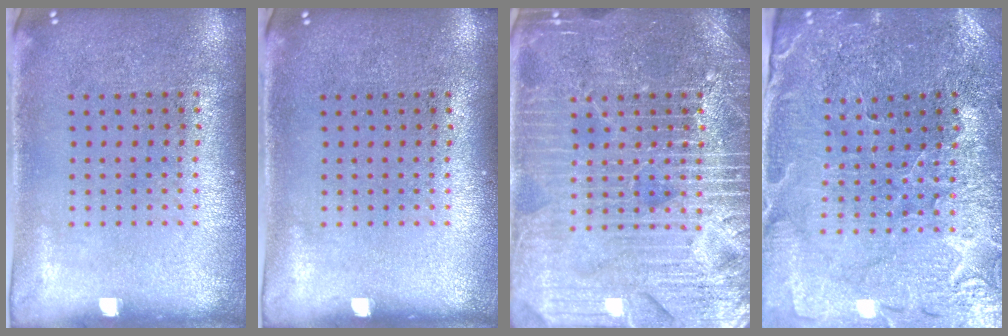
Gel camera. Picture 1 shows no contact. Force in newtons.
{"total": 0.0}
{"total": 7.1, "press": 7.0, "slide": 0.9}
{"total": 1.8, "press": 1.8, "slide": 0.2}